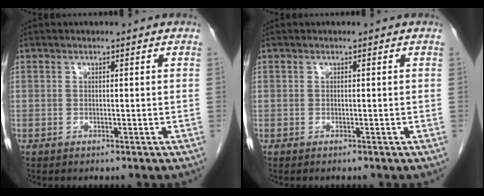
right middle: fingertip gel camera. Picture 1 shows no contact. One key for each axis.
{"total": 0.0}